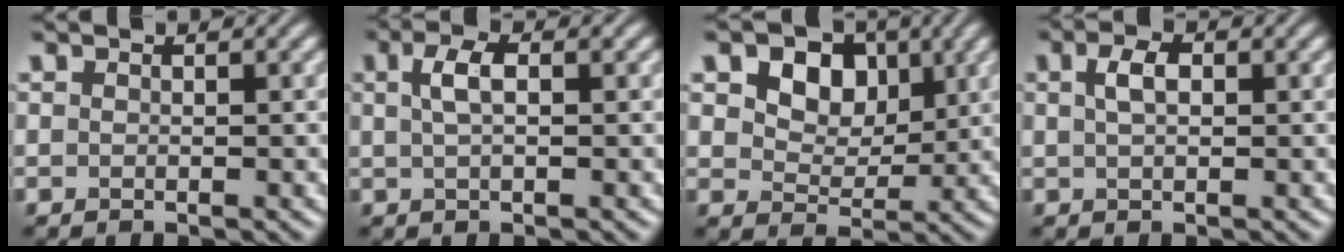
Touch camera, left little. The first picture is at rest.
{"total": 2.5, "force": [0.7, 0.9, 2.2], "torque": [-0.043, 0.007, 0.010]}
{"total": 6.2, "force": [2.6, 4.4, 3.5], "torque": [-0.080, -0.009, 0.046]}
{"total": 2.3, "force": [0.6, 1.2, 1.8], "torque": [-0.037, 0.004, 0.008]}